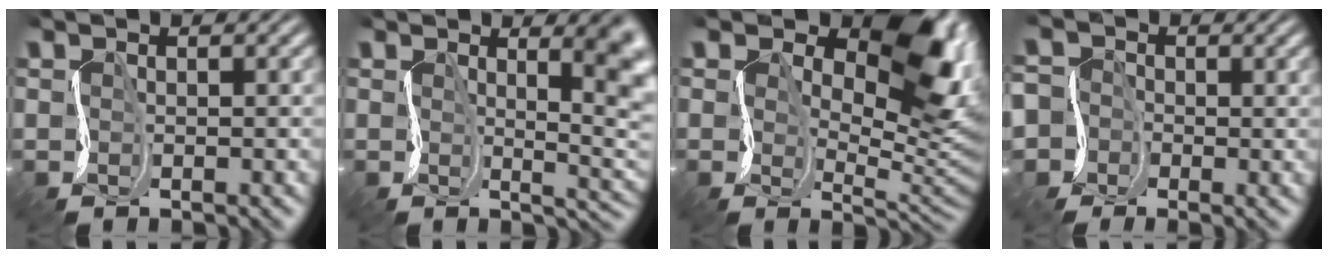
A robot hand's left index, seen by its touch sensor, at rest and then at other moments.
{"total": 6.9, "force": [2.9, 1.8, 6.0], "torque": [-0.051, 0.009, 0.030]}
{"total": 9.9, "force": [4.5, 4.8, 7.3], "torque": [-0.091, -0.013, 0.065]}
{"total": 5.2, "force": [-2.6, 4.6, -0.2], "torque": [-0.009, 0.000, -0.093]}